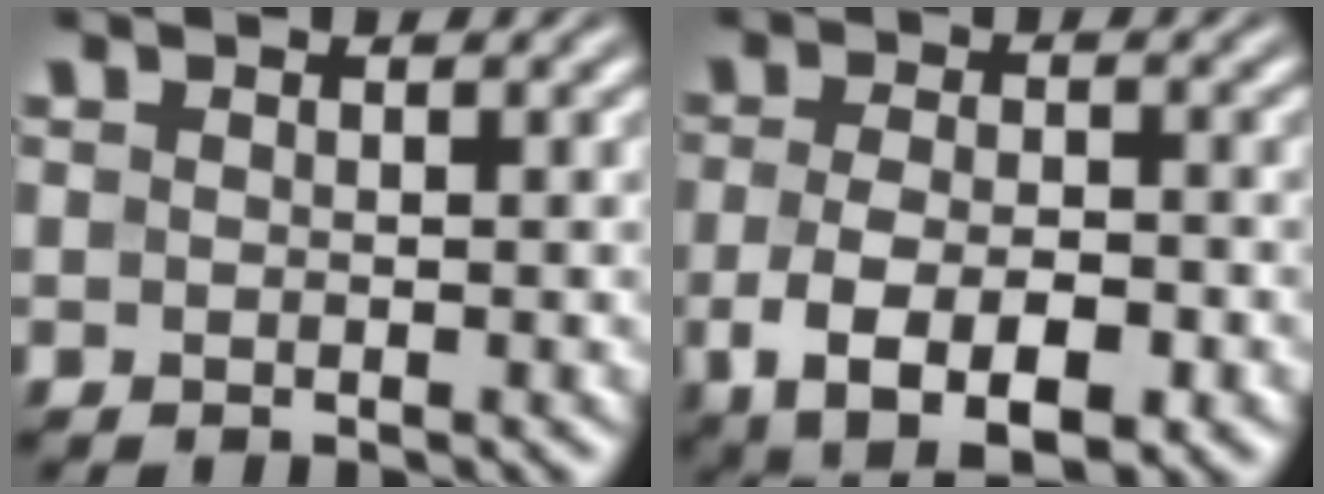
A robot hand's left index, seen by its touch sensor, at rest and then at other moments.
{"total": 6.3, "force": [-2.3, 2.9, 5.1], "torque": [-0.094, -0.011, -0.035]}